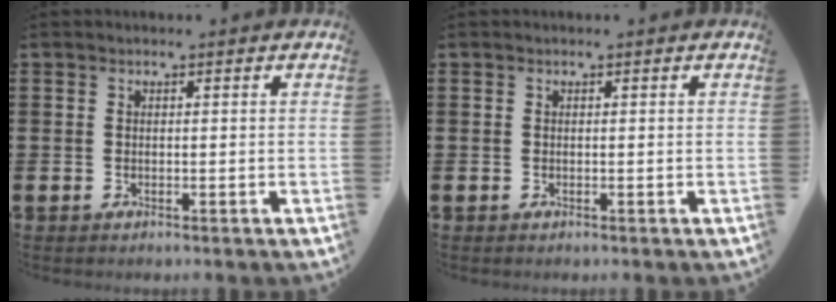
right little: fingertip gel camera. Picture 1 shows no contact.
{"total": 0.0}